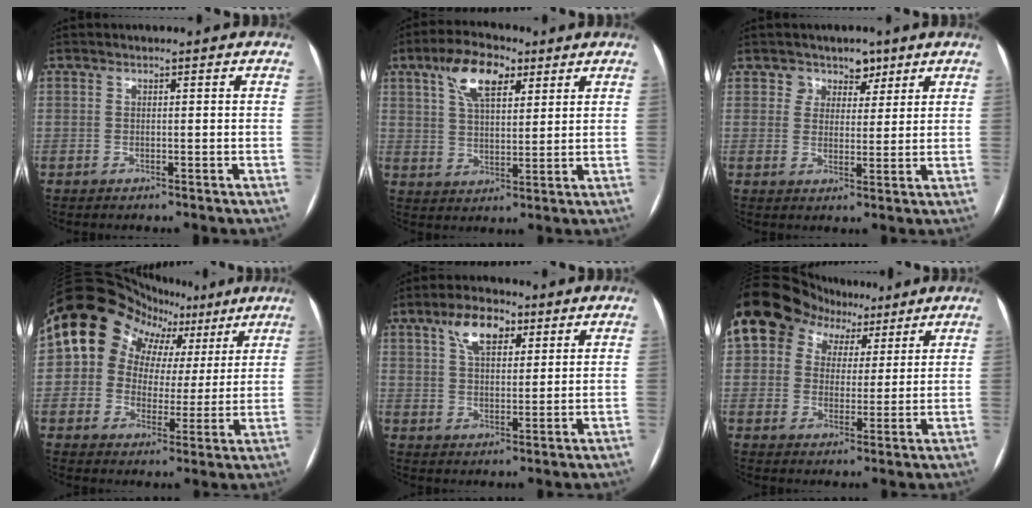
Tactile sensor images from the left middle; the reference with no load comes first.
{"total": 9.2, "force": [4.9, 3.9, 6.8], "torque": [-0.130, 0.020, 0.092]}
{"total": 4.0, "force": [2.7, 2.9, 0.1], "torque": [0.011, -0.001, 0.038]}
{"total": 13.8, "force": [5.8, 11.3, 5.3], "torque": [-0.054, 0.062, 0.087]}
{"total": 7.5, "force": [4.0, 3.6, 5.2], "torque": [-0.097, 0.019, 0.071]}
{"total": 13.9, "force": [7.7, 10.2, 5.4], "torque": [-0.107, 0.063, 0.132]}